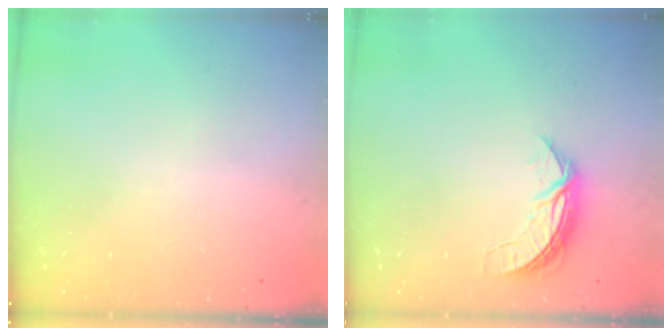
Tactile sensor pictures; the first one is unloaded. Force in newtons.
{"total": 6.2, "press": 6.2, "slide": 0.5}